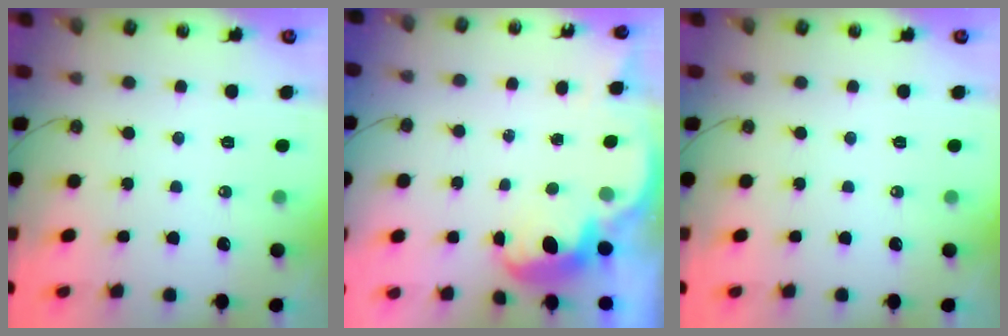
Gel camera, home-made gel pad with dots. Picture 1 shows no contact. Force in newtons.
{"total": 2.5, "press": 2.5, "slide": 0.6}
{"total": 0.0}